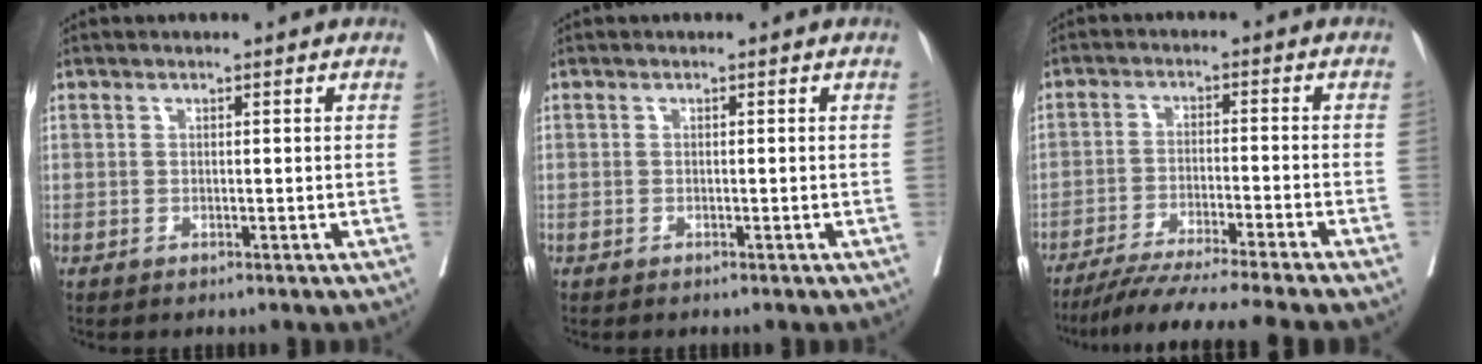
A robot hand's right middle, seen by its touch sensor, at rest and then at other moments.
{"total": 0.6, "force": [-0.3, 0.5, -0.1], "torque": [0.001, 0.006, -0.008]}
{"total": 13.6, "force": [-11.7, -2.0, 6.5], "torque": [-0.079, -0.033, -0.184]}